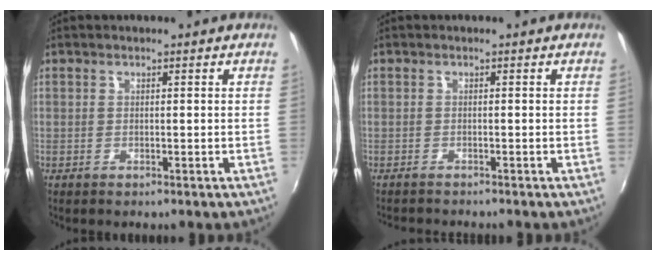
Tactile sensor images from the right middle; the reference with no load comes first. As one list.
[{"total": 2.3, "force": [-2.3, 0.3, 0.5], "torque": [-0.019, -0.015, -0.040]}]